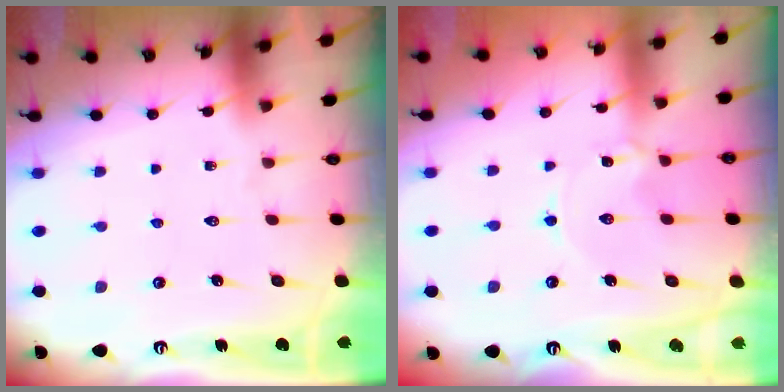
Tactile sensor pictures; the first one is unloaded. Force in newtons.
{"total": 1.7, "press": 1.7, "slide": 0.2}